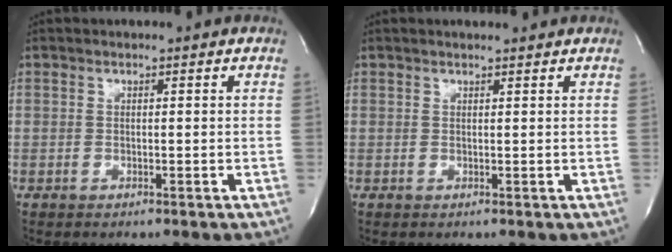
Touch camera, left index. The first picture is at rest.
{"total": 2.3, "force": [2.1, 0.3, 1.0], "torque": [-0.018, 0.010, 0.027]}